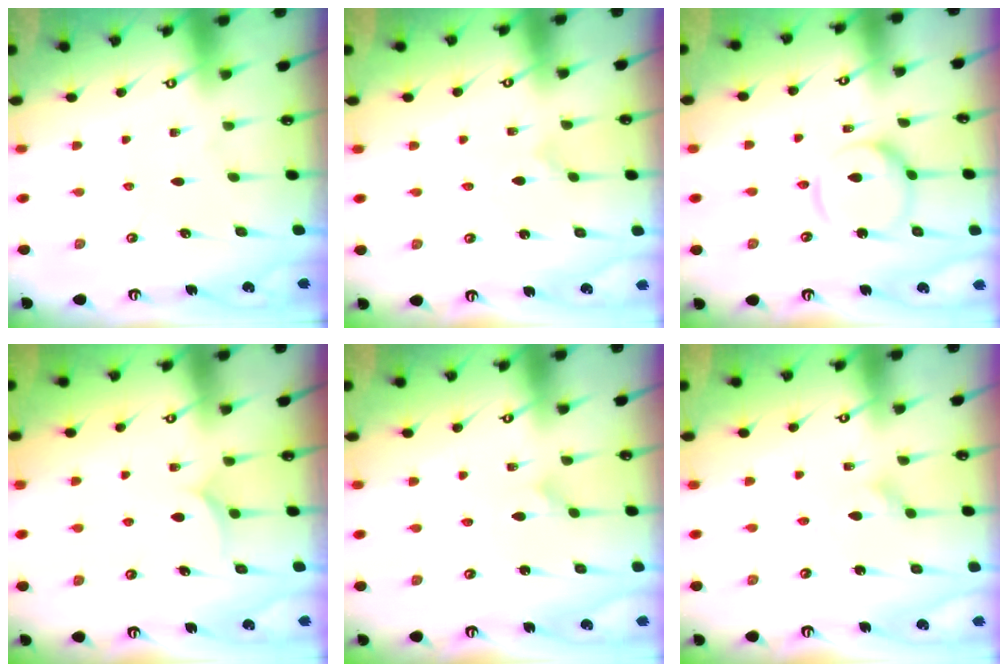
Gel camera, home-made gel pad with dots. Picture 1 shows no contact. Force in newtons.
{"total": 0.0}
{"total": 10.9, "press": 10.9, "slide": 0.9}
{"total": 5.5, "press": 5.5, "slide": 0.2}
{"total": 2.3, "press": 2.3, "slide": 0.1}
{"total": 4.5, "press": 4.5, "slide": 0.4}